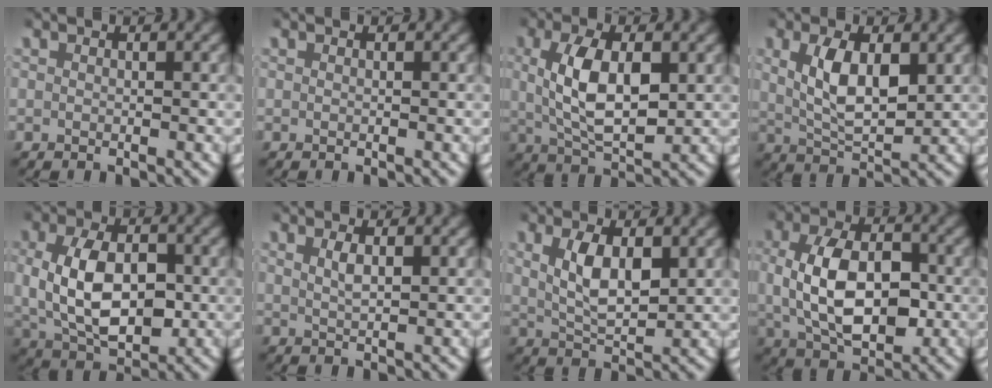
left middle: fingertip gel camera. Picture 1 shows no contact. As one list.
[{"total": 0.0}, {"total": 6.2, "force": [0.5, 3.0, 5.4], "torque": [-0.106, -0.010, 0.016]}, {"total": 5.0, "force": [1.0, 2.5, 4.3], "torque": [-0.083, -0.014, 0.024]}, {"total": 8.3, "force": [-0.5, 5.5, 6.2], "torque": [-0.133, -0.016, 0.001]}, {"total": 1.3, "force": [0.6, 0.3, 1.2], "torque": [-0.025, -0.005, 0.017]}, {"total": 4.3, "force": [1.0, 2.0, 3.6], "torque": [-0.070, -0.010, 0.022]}, {"total": 8.5, "force": [-0.2, 5.3, 6.6], "torque": [-0.137, -0.010, 0.002]}]